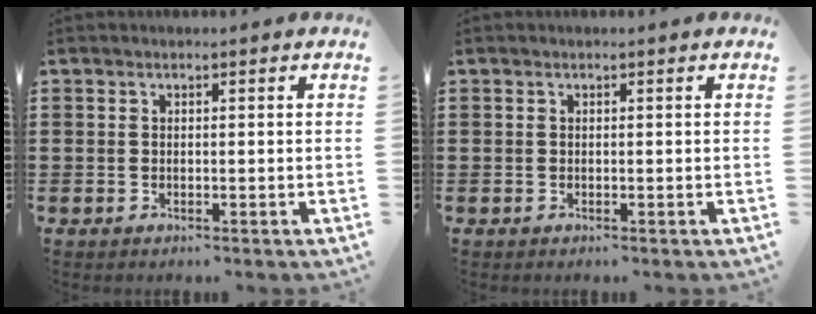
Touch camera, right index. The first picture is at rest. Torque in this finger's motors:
{"motor_torque": [0.00, 0.00, 0.01, 0.00]}